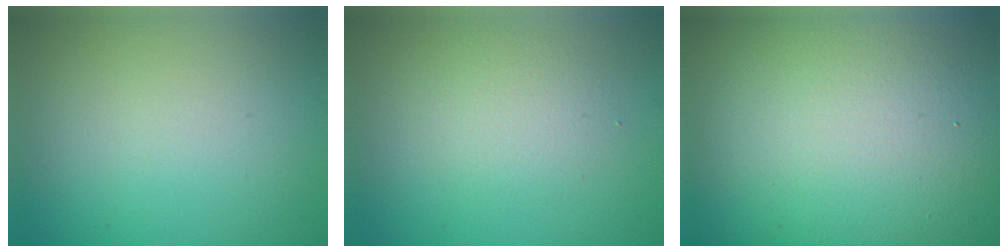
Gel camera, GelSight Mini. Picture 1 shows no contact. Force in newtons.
{"total": 2.1, "press": 2.1, "slide": 0.2}
{"total": 25.7, "press": 25.6, "slide": 1.1}